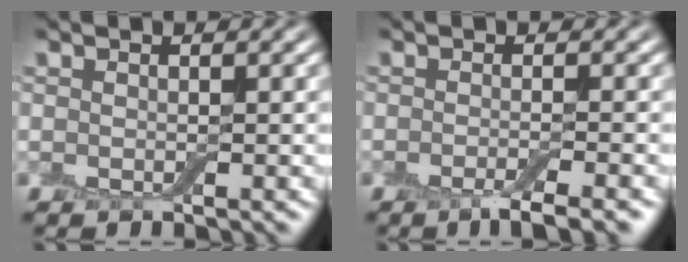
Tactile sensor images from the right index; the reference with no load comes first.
{"total": 3.2, "force": [-1.9, 0.6, 2.5], "torque": [-0.032, -0.001, -0.039]}